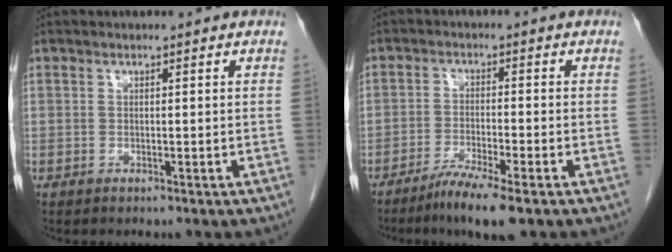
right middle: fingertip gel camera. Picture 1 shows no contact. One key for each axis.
{"total": 6.4, "fx": -4.4, "fy": 0.0, "fz": 4.6, "tx": -0.083, "ty": -0.016, "tz": -0.079}